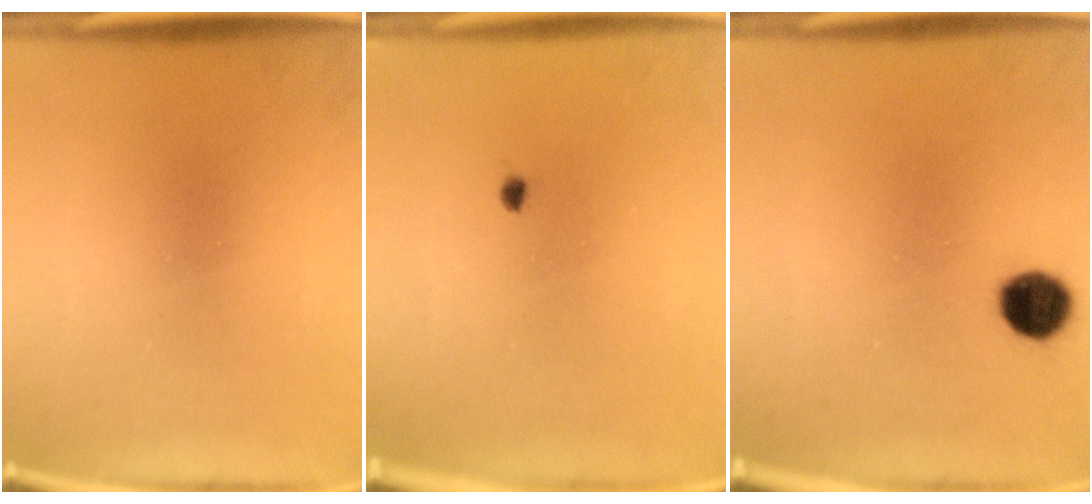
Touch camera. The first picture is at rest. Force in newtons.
{"total": 0.7}
{"total": 6.4}